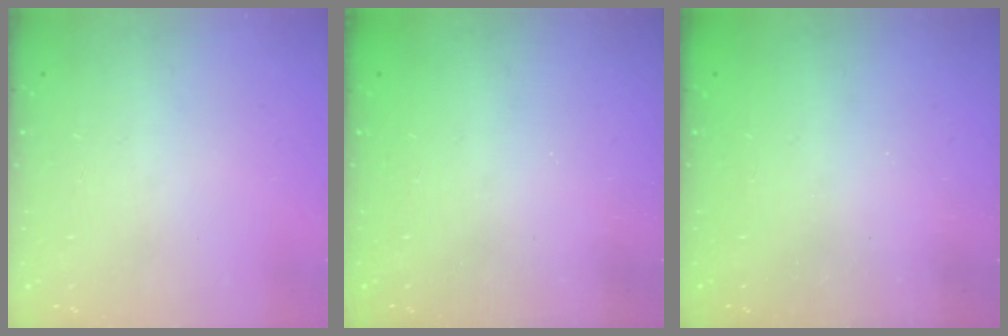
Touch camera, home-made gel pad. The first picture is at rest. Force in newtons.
{"total": 2.3, "press": 2.2, "slide": 0.8}
{"total": 2.5, "press": 2.4, "slide": 0.7}